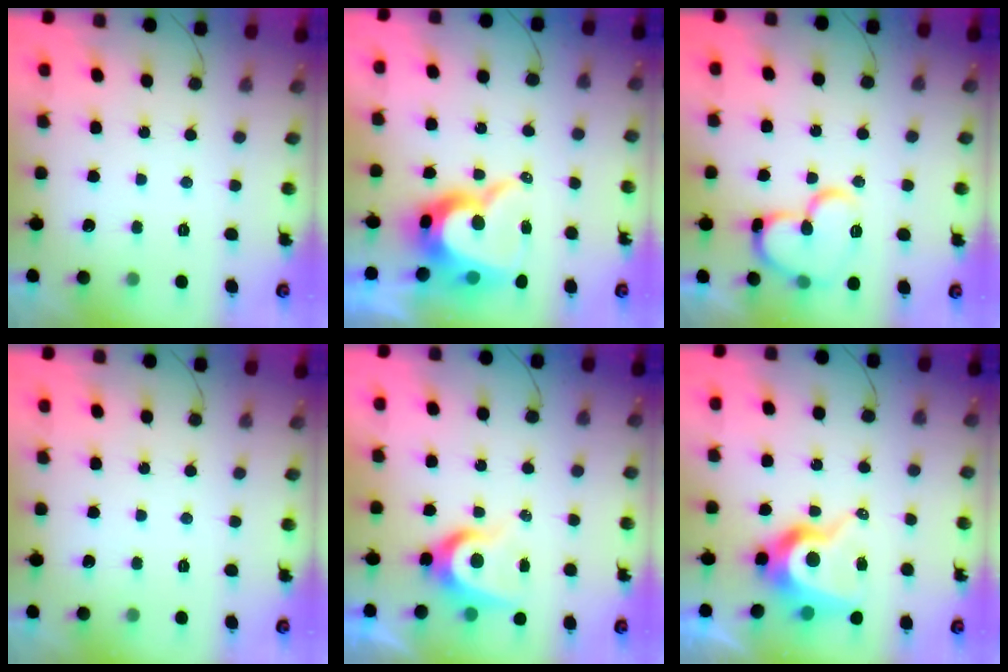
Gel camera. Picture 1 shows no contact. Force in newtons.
{"total": 14.5, "press": 14.4, "slide": 0.9}
{"total": 14.8, "press": 14.7, "slide": 1.5}
{"total": 0.0}
{"total": 7.4, "press": 7.4, "slide": 0.7}
{"total": 11.7, "press": 11.6, "slide": 1.1}